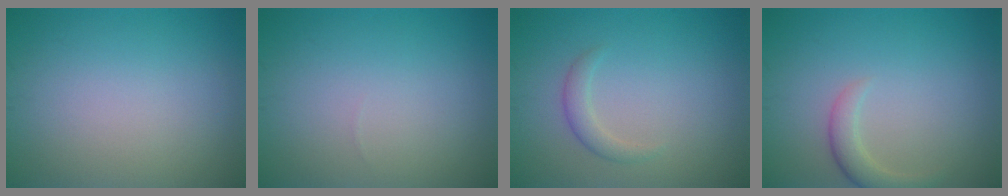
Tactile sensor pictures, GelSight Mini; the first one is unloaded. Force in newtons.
{"total": 0.0}
{"total": 1.6, "press": 1.6, "slide": 0.0}
{"total": 2.2, "press": 2.2, "slide": 0.2}